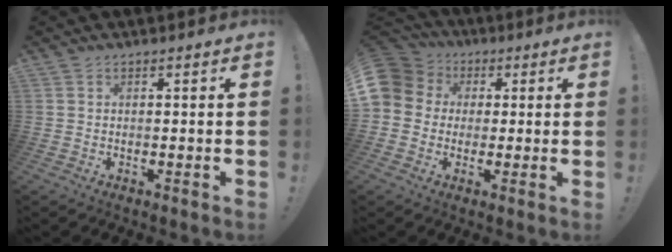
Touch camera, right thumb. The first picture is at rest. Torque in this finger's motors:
{"motor_torque": [1.63, 3.03, 1.49, -0.34, 0.58]}